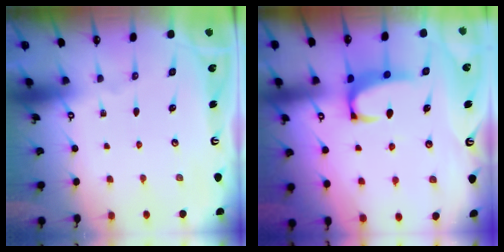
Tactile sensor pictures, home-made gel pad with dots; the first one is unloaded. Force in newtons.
{"total": 2.7, "press": 2.5, "slide": 1.0}